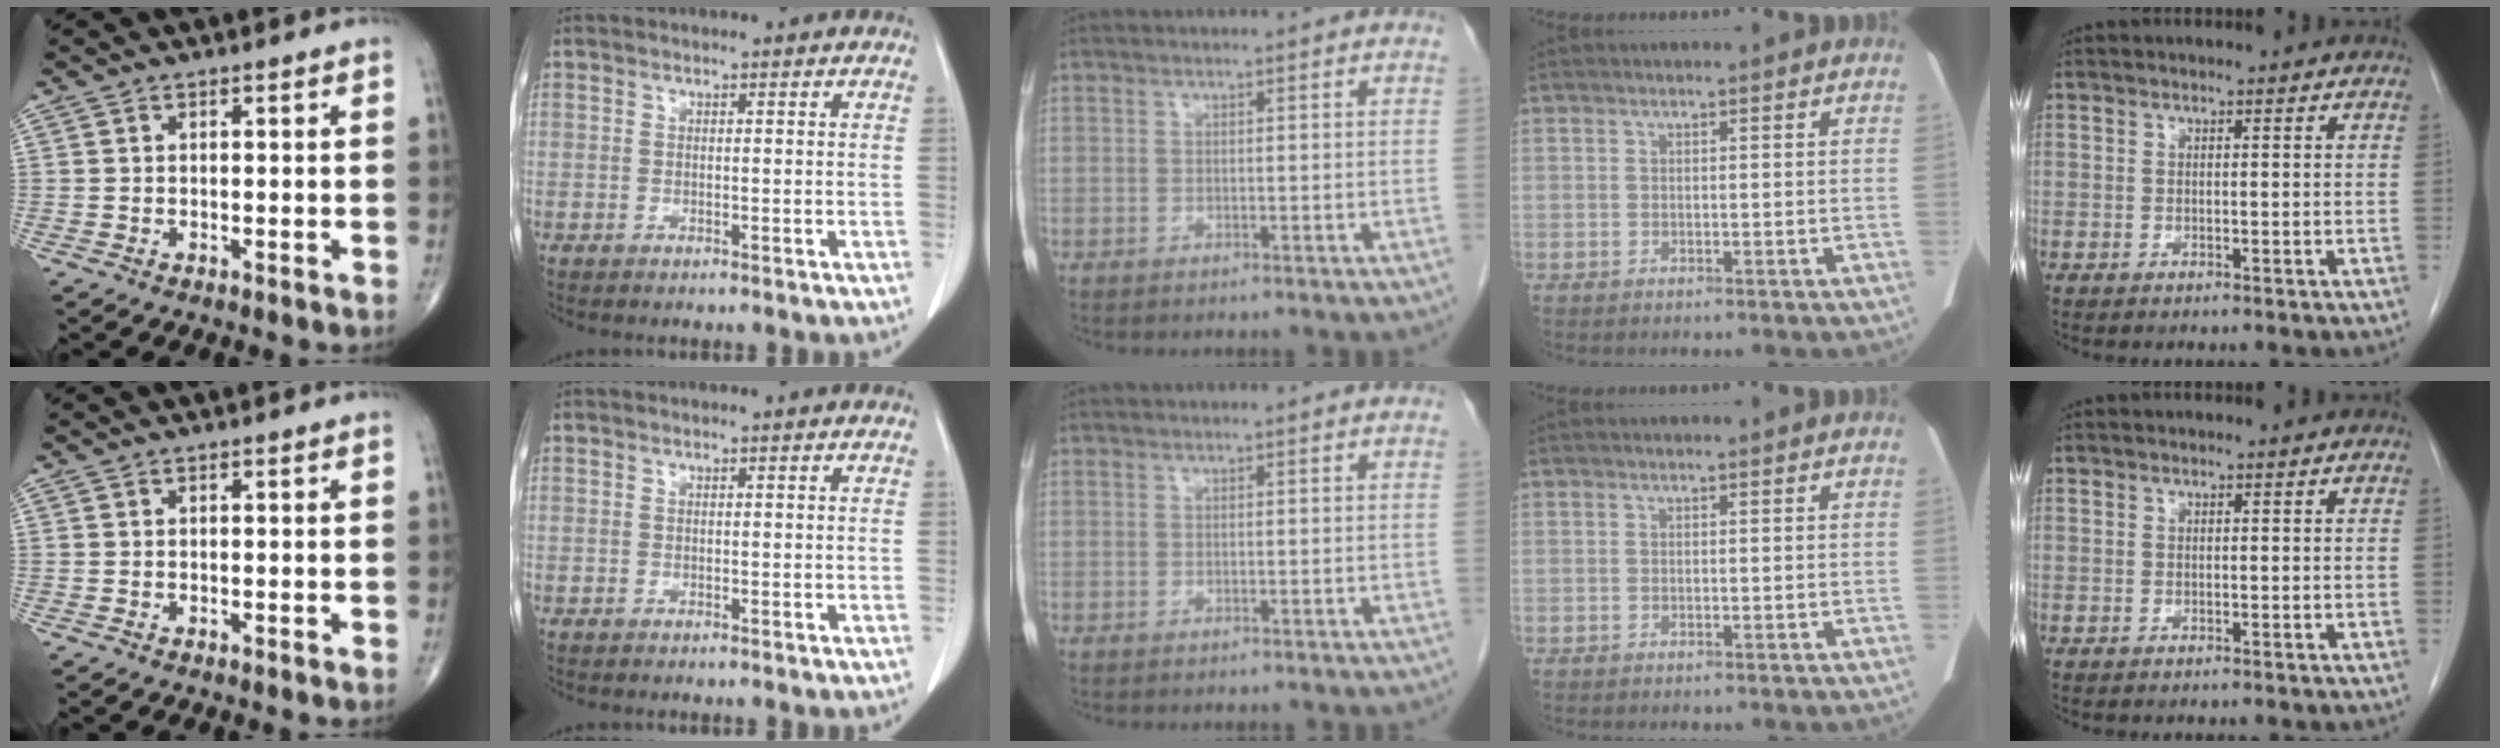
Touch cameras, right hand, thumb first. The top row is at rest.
{}